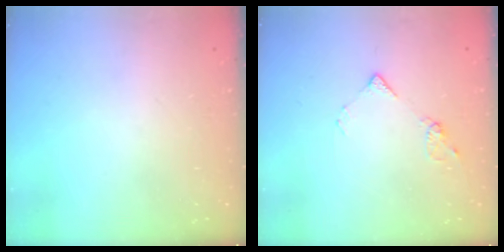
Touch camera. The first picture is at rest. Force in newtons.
{"total": 7.9, "press": 7.9, "slide": 0.8}